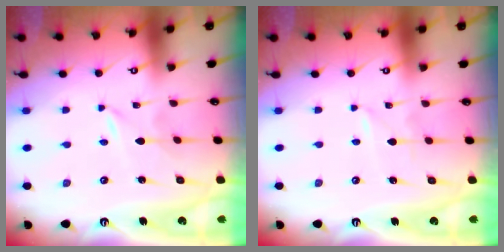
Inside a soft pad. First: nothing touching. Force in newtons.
{"total": 0.0}